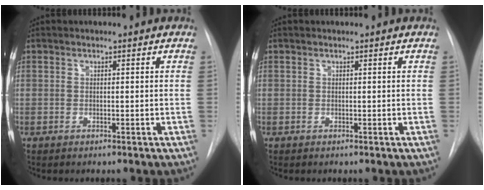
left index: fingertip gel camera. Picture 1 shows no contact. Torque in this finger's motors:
{"motor_torque": [0.00, 0.00, 0.00, 0.00]}